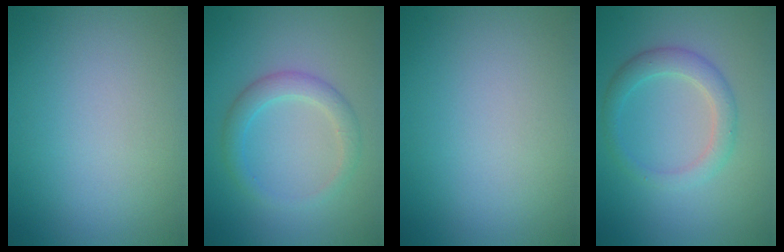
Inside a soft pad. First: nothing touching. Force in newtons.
{"total": 2.4, "press": 2.4, "slide": 0.1}
{"total": 0.0}
{"total": 2.7, "press": 2.7, "slide": 0.2}